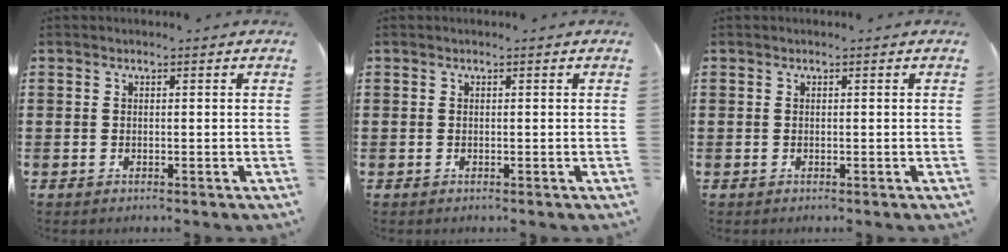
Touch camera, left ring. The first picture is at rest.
{"total": 0.0}
{"total": 0.0}